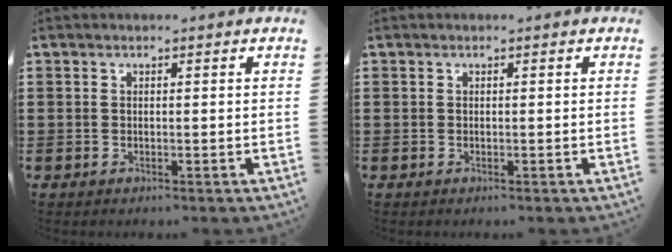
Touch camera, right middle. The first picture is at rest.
{"total": 0.0}